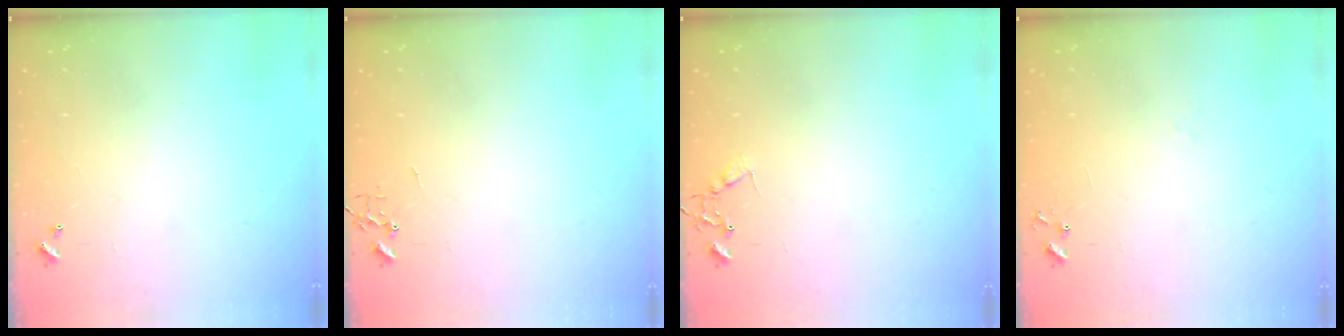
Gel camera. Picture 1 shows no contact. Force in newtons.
{"total": 0.0}
{"total": 7.5, "press": 7.5, "slide": 0.4}
{"total": 6.8, "press": 6.8, "slide": 0.6}